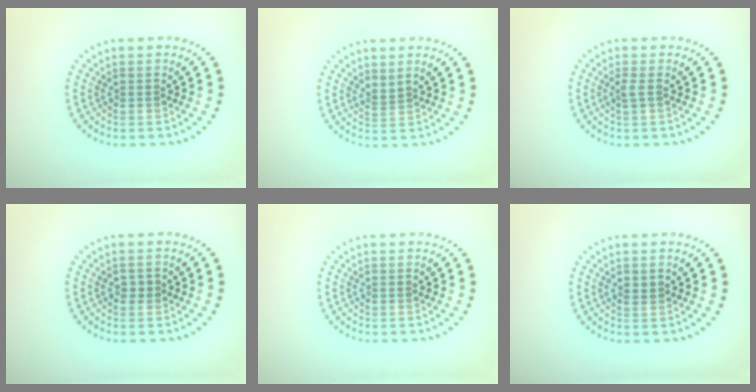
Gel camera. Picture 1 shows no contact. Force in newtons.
{"total": 0.8, "press": 0.3, "slide": 0.8}
{"total": 1.0, "press": 0.7, "slide": 0.7}
{"total": 1.0, "press": 1.0, "slide": 0.1}
{"total": 0.0}
{"total": 0.8, "press": 0.8, "slide": 0.1}